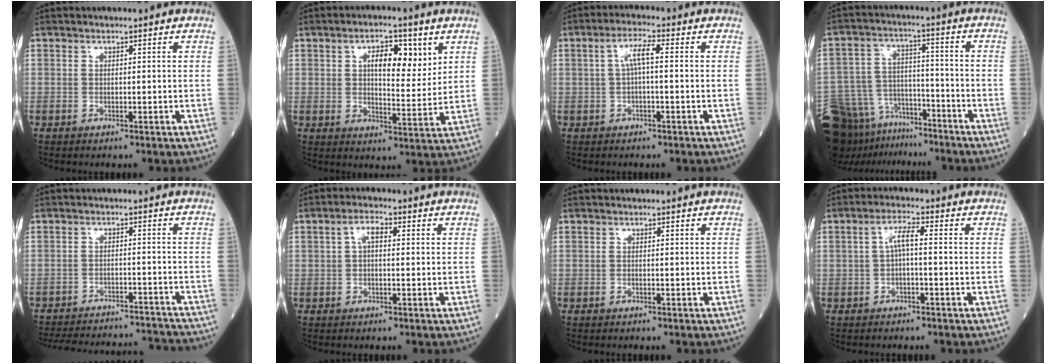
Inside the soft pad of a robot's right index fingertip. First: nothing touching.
{"total": 7.8, "force": [3.3, 3.0, 6.4], "torque": [-0.100, 0.002, 0.051]}
{"total": 4.0, "force": [0.4, 0.6, 3.9], "torque": [-0.076, 0.013, 0.008]}
{"total": 19.4, "force": [-14.8, 9.4, 8.3], "torque": [-0.212, -0.004, -0.249]}
{"total": 19.5, "force": [-18.5, 3.2, 5.1], "torque": [-0.115, -0.005, -0.246]}
{"total": 3.1, "force": [0.6, 1.3, 2.8], "torque": [-0.057, 0.016, 0.012]}
{"total": 0.0}
{"total": 3.4, "force": [0.0, 0.5, 3.4], "torque": [-0.063, 0.011, -0.001]}